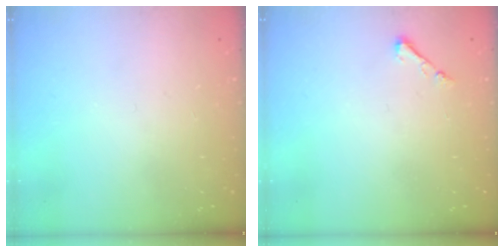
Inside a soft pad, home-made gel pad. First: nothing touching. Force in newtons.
{"total": 3.3, "press": 3.3, "slide": 0.6}